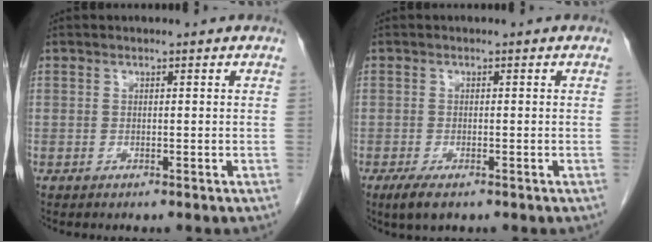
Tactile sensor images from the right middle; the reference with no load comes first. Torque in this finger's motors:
{"motor_torque": [0.60, -0.01, 0.07, 0.05]}